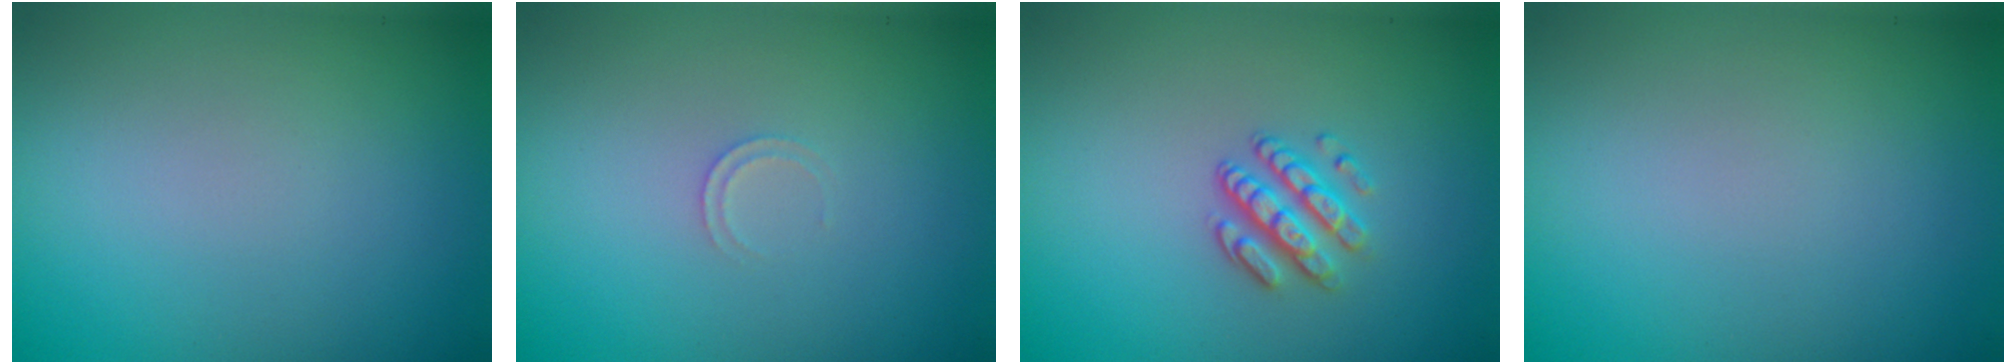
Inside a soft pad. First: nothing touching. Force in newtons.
{"total": 0.7, "press": 0.7, "slide": 0.1}
{"total": 2.9, "press": 2.3, "slide": 1.8}
{"total": 0.0}